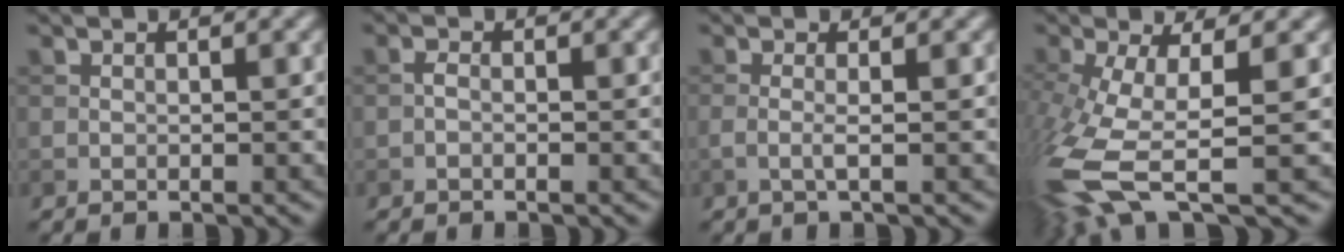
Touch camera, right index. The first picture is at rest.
{"total": 0.7, "force": [-0.4, 0.3, 0.5], "torque": [-0.012, 0.000, -0.010]}
{"total": 1.4, "force": [-0.2, 0.3, 1.4], "torque": [-0.027, -0.004, -0.008]}
{"total": 9.5, "force": [-3.2, 3.3, 8.3], "torque": [-0.196, -0.019, -0.061]}